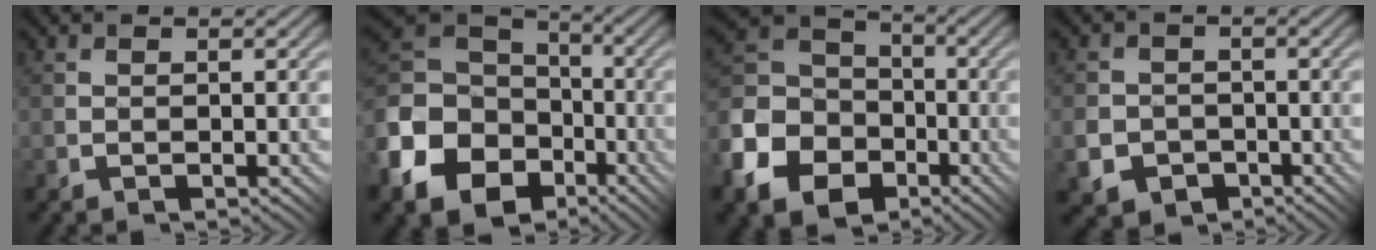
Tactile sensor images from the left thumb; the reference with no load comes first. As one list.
[{"total": 16.8, "force": [-6.9, 12.6, 8.6], "torque": [-0.245, -0.032, -0.120]}, {"total": 13.4, "force": [-5.8, 10.1, 6.6], "torque": [-0.215, -0.032, -0.114]}, {"total": 5.4, "force": [-2.0, 4.8, 1.4], "torque": [-0.043, -0.014, -0.049]}]